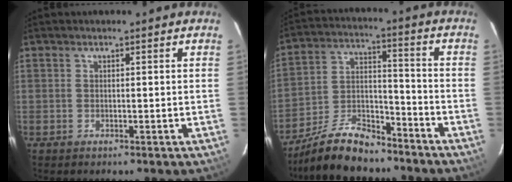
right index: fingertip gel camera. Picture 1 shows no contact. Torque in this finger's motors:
{"motor_torque": [0.91, -1.15, -0.03, -0.06]}